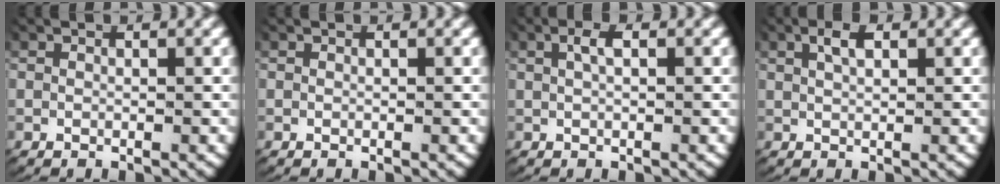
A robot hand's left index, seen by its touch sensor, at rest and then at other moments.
{"total": 0.0}
{"total": 1.8, "force": [0.7, 0.6, 1.5], "torque": [-0.027, 0.005, 0.010]}
{"total": 2.1, "force": [1.1, 0.8, 1.6], "torque": [-0.030, 0.001, 0.022]}